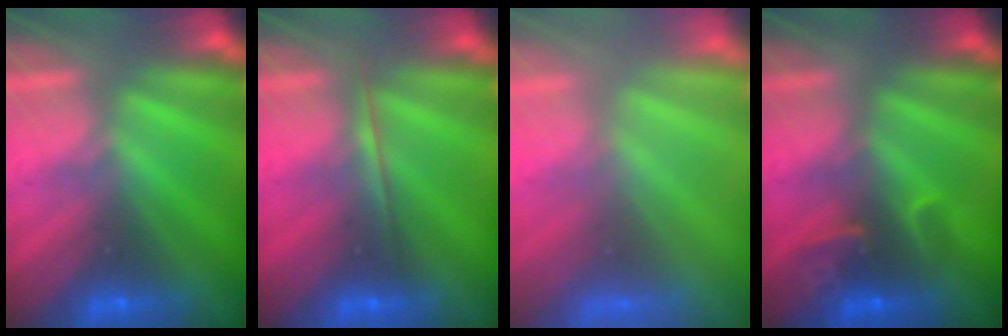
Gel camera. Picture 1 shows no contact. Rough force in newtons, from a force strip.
{"total": 1.7}
{"total": 6.8}
{"total": 3.4}